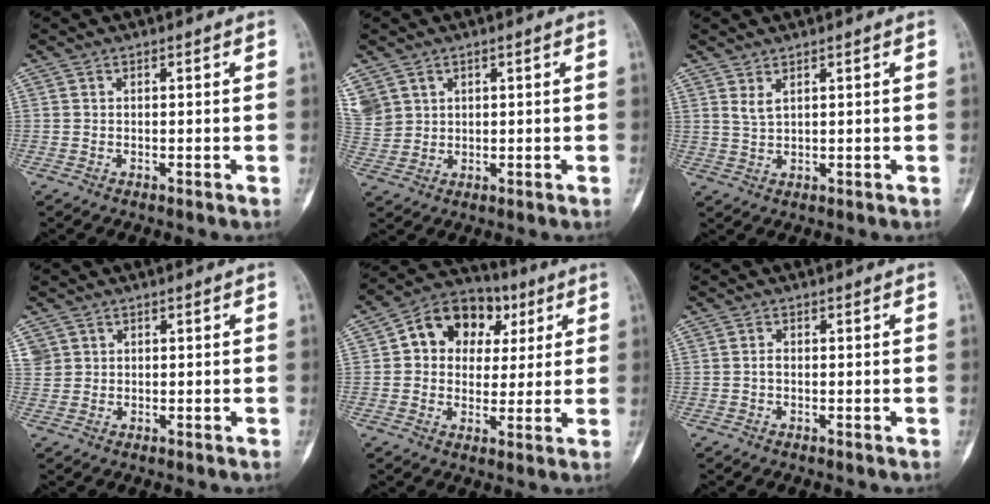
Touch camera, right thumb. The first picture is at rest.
{"total": 9.0, "force": [4.4, 7.3, 3.0], "torque": [-0.080, 0.004, 0.107]}
{"total": 2.3, "force": [1.5, 0.7, 1.6], "torque": [-0.034, -0.011, 0.037]}
{"total": 2.5, "force": [1.1, 2.2, 0.3], "torque": [0.014, 0.000, 0.020]}
{"total": 13.5, "force": [3.7, 10.8, 7.3], "torque": [-0.069, 0.012, 0.051]}
{"total": 1.0, "force": [-0.2, 0.6, 0.7], "torque": [-0.012, 0.002, -0.006]}